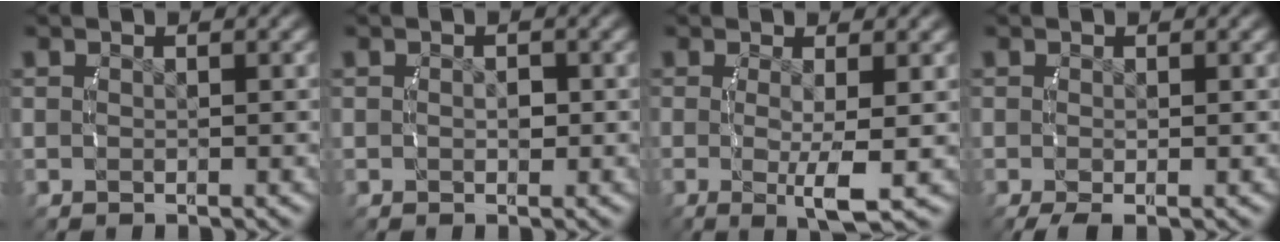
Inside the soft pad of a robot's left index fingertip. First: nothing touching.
{"total": 0.6, "force": [-0.1, 0.4, 0.5], "torque": [-0.007, -0.003, 0.002]}
{"total": 4.1, "force": [-1.0, 0.5, 4.0], "torque": [-0.073, -0.022, -0.008]}
{"total": 1.3, "force": [-0.9, 0.4, 0.9], "torque": [-0.017, -0.011, -0.010]}